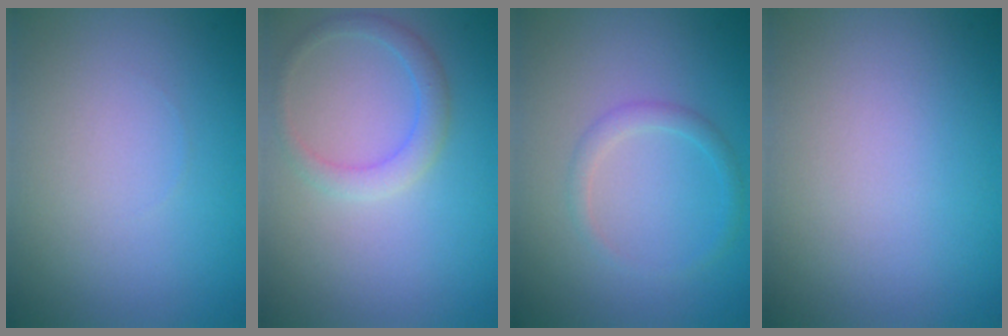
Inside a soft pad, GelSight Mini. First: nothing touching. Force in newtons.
{"total": 2.2, "press": 2.2, "slide": 0.2}
{"total": 1.5, "press": 1.5, "slide": 0.1}
{"total": 0.0}